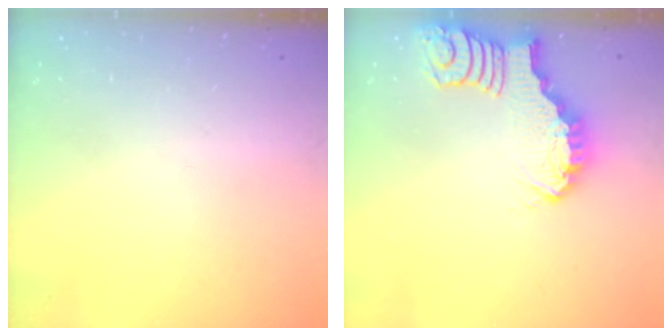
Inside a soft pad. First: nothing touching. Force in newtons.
{"total": 2.4, "press": 2.4, "slide": 0.2}